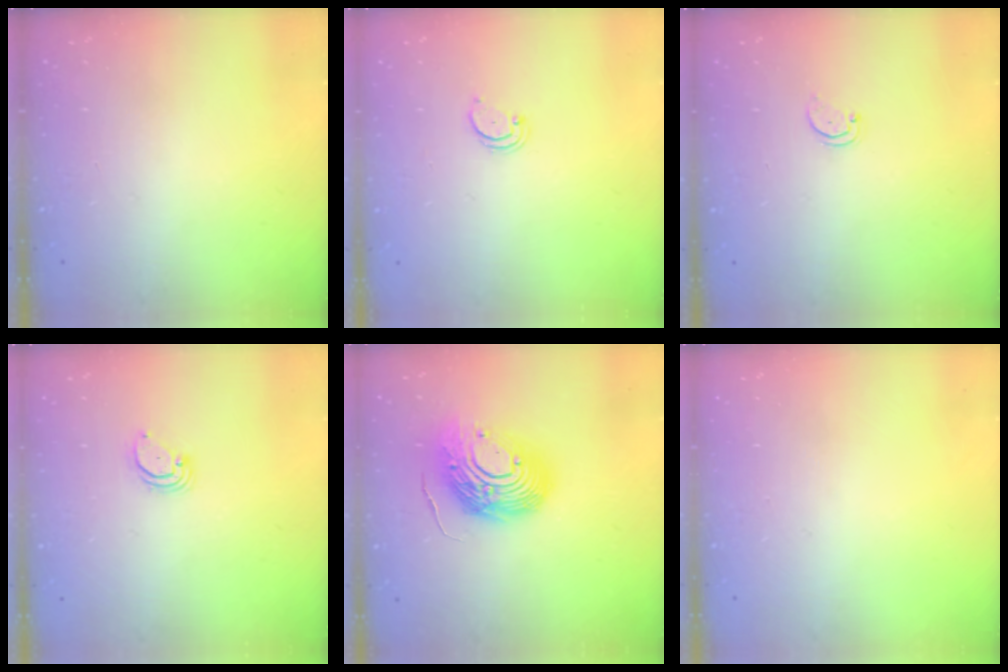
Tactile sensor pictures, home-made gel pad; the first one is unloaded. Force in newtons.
{"total": 2.0, "press": 2.0, "slide": 0.2}
{"total": 1.5, "press": 1.5, "slide": 0.3}
{"total": 2.0, "press": 2.0, "slide": 0.1}
{"total": 17.1, "press": 16.9, "slide": 2.7}
{"total": 0.0}